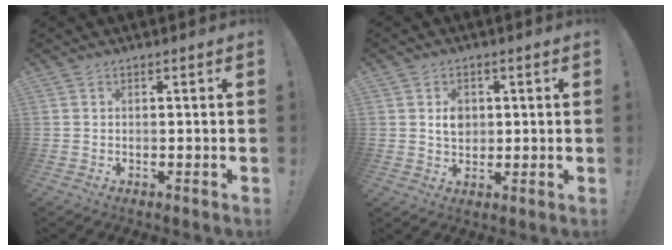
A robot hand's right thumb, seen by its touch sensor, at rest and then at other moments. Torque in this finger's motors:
{"motor_torque": [0.60, 0.90, 0.11, -0.13, 0.00]}